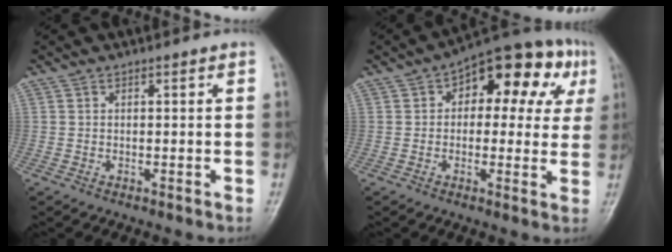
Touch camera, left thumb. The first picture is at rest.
{"total": 16.6, "force": [5.0, 9.4, 12.8], "torque": [-0.102, 0.029, 0.054]}